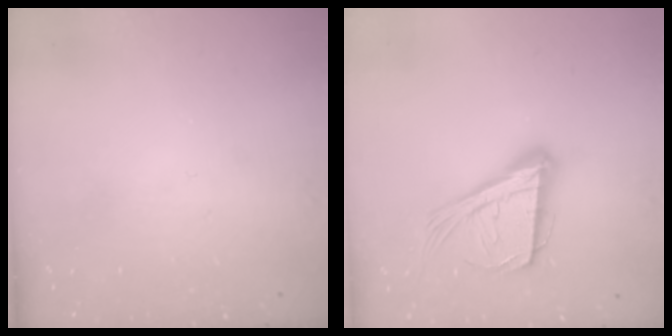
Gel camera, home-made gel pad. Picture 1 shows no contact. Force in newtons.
{"total": 20.2, "press": 19.6, "slide": 4.7}